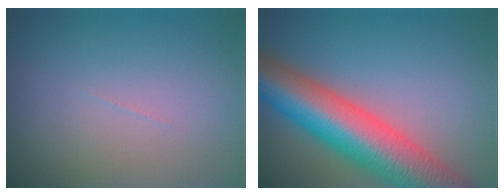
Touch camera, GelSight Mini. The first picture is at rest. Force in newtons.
{"total": 12.1, "press": 12.1, "slide": 0.5}